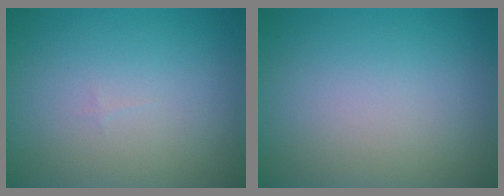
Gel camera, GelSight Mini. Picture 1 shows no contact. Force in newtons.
{"total": 0.0}